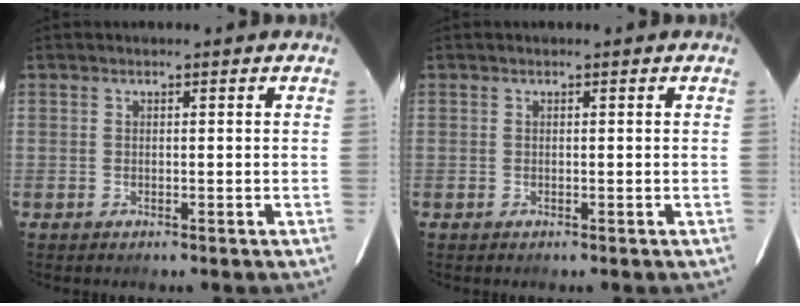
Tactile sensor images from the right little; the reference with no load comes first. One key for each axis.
{"total": 0.0}